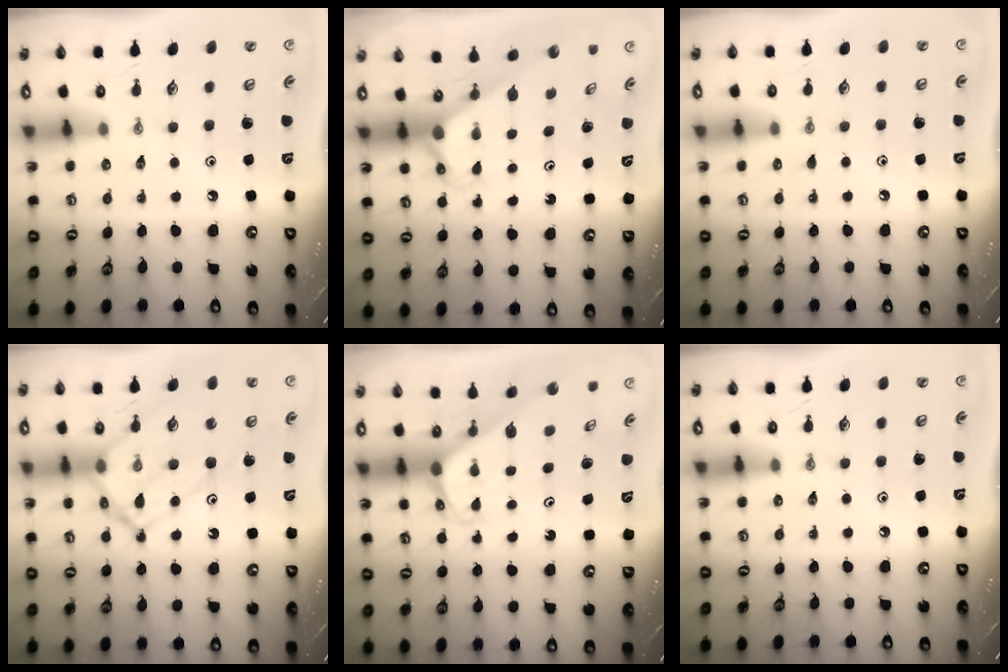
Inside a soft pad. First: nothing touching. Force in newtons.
{"total": 2.9, "press": 2.9, "slide": 0.0}
{"total": 3.4, "press": 3.3, "slide": 0.4}
{"total": 12.6, "press": 12.6, "slide": 1.1}
{"total": 2.0, "press": 2.0, "slide": 0.1}
{"total": 0.0}